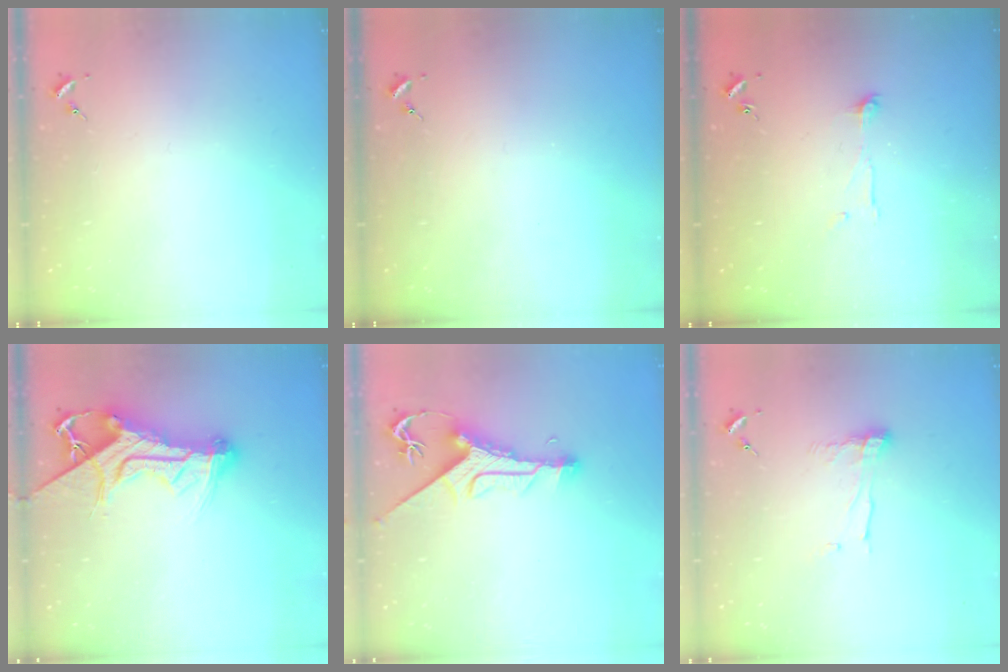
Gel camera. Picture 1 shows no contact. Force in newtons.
{"total": 0.0}
{"total": 4.8, "press": 4.8, "slide": 0.4}
{"total": 16.3, "press": 16.3, "slide": 1.3}
{"total": 10.1, "press": 10.1, "slide": 1.1}
{"total": 8.4, "press": 8.4, "slide": 0.7}